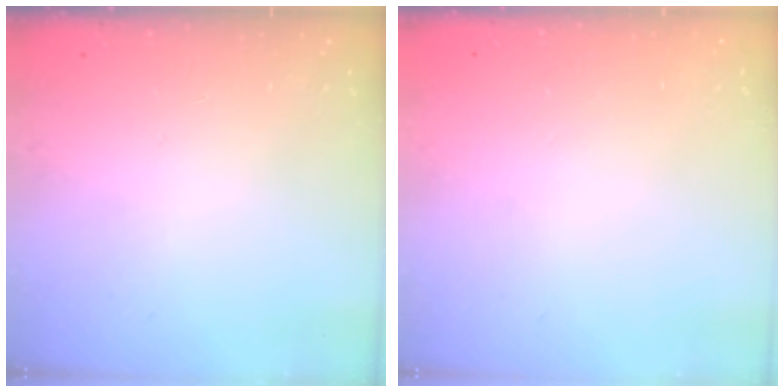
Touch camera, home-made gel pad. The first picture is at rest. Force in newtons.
{"total": 0.0}